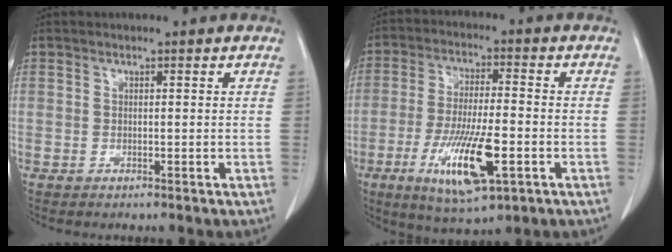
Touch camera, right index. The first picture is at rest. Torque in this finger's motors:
{"motor_torque": [1.24, -0.91, 0.34, 0.10]}